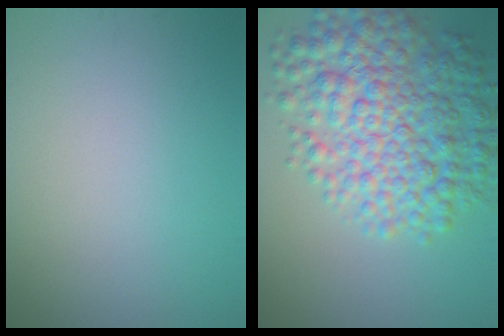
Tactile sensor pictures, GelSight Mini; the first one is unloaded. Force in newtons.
{"total": 8.9, "press": 8.9, "slide": 0.2}